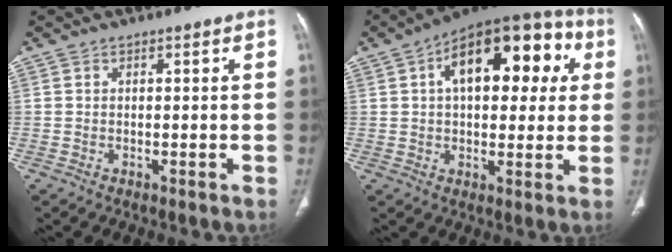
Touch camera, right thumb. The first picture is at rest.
{"total": 21.6, "force": [6.1, 11.3, 17.4], "torque": [-0.209, 0.034, 0.082]}